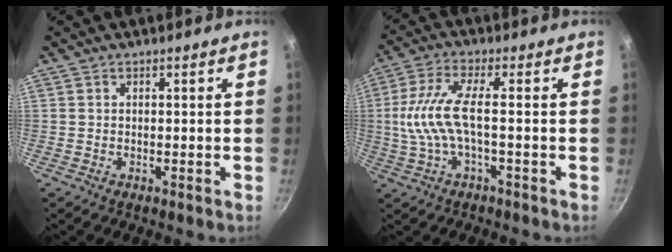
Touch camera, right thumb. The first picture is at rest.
{"total": 9.0, "force": [-1.0, 2.5, 8.6], "torque": [-0.198, 0.013, -0.022]}